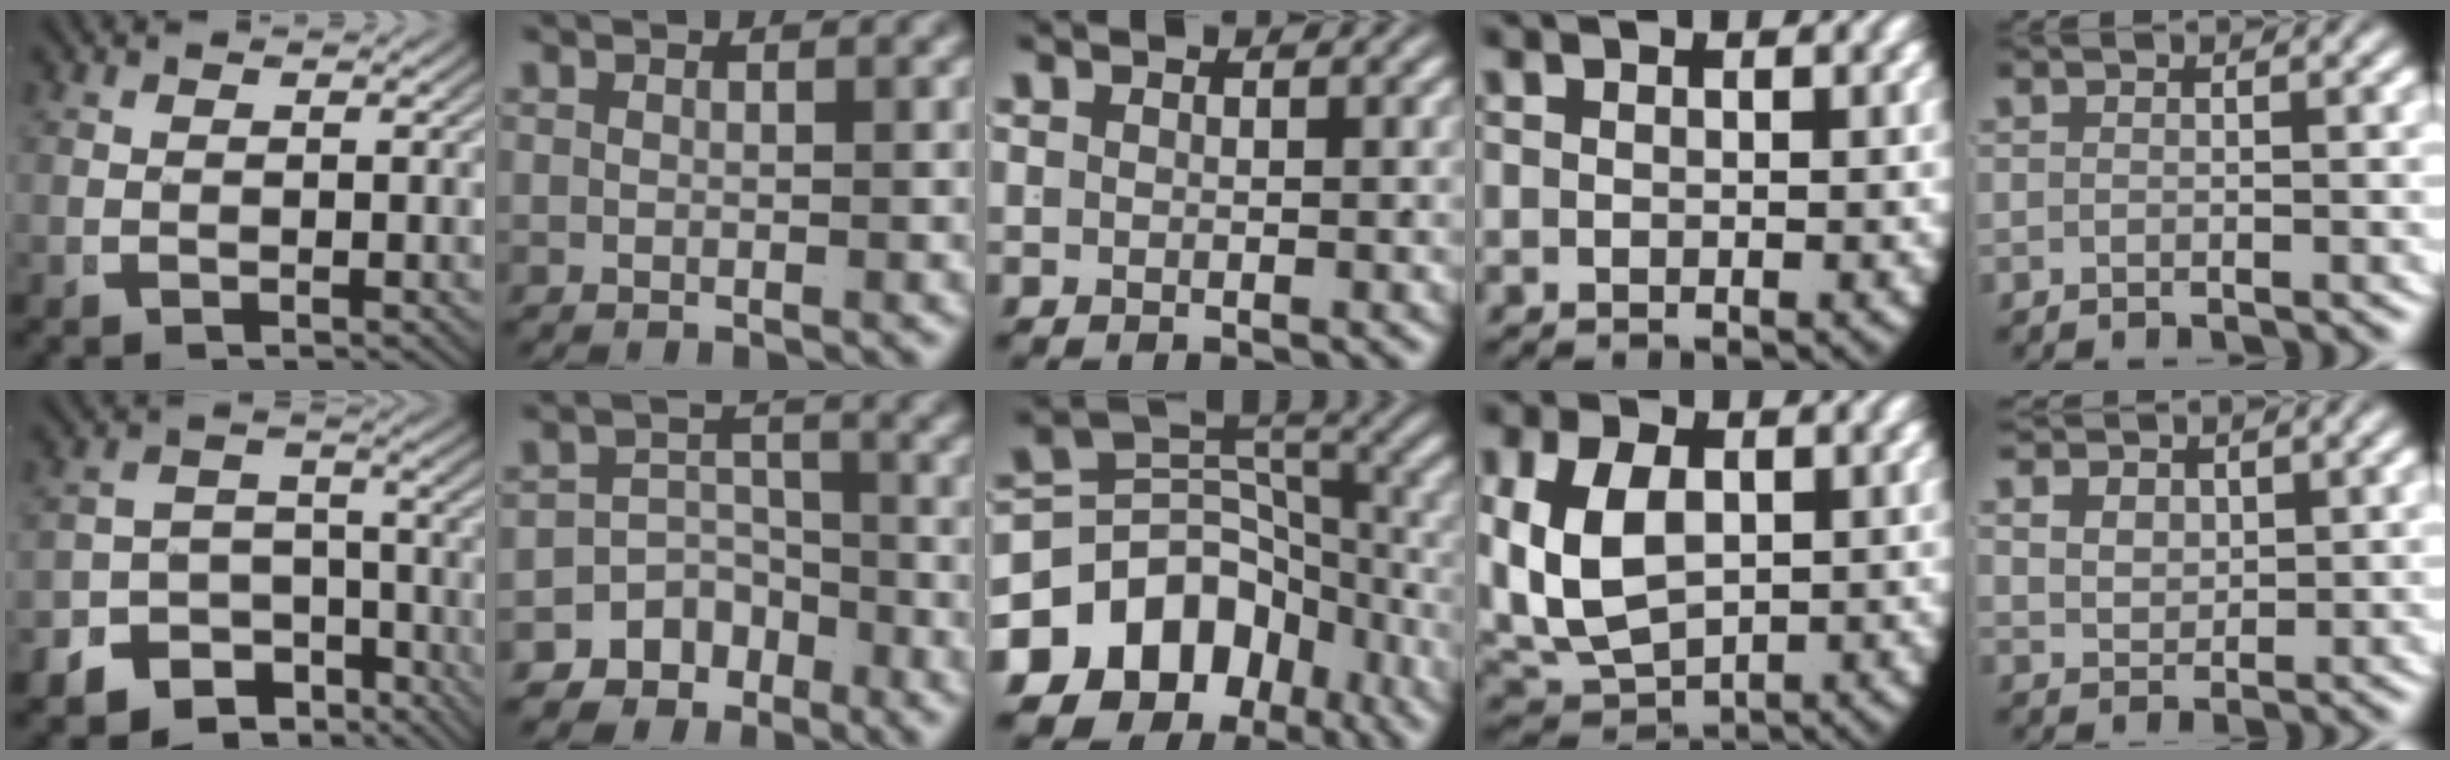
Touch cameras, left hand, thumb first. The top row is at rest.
{"thumb": {"total": 10.3, "force": [-6.1, 7.0, 4.5], "torque": [-0.081, -0.049, -0.087]}, "index": {"total": 8.7, "force": [-5.1, 6.6, 2.5], "torque": [-0.047, -0.025, -0.090]}, "middle": {"total": 15.4, "force": [-5.5, 11.9, 8.0], "torque": [-0.136, -0.046, -0.079]}, "ring": {"total": 10.0, "force": [-0.4, 8.2, 5.7], "torque": [-0.156, -0.043, 0.011]}, "little": {"total": 2.4, "force": [1.6, 1.5, 1.1], "torque": [-0.028, -0.013, 0.040]}}